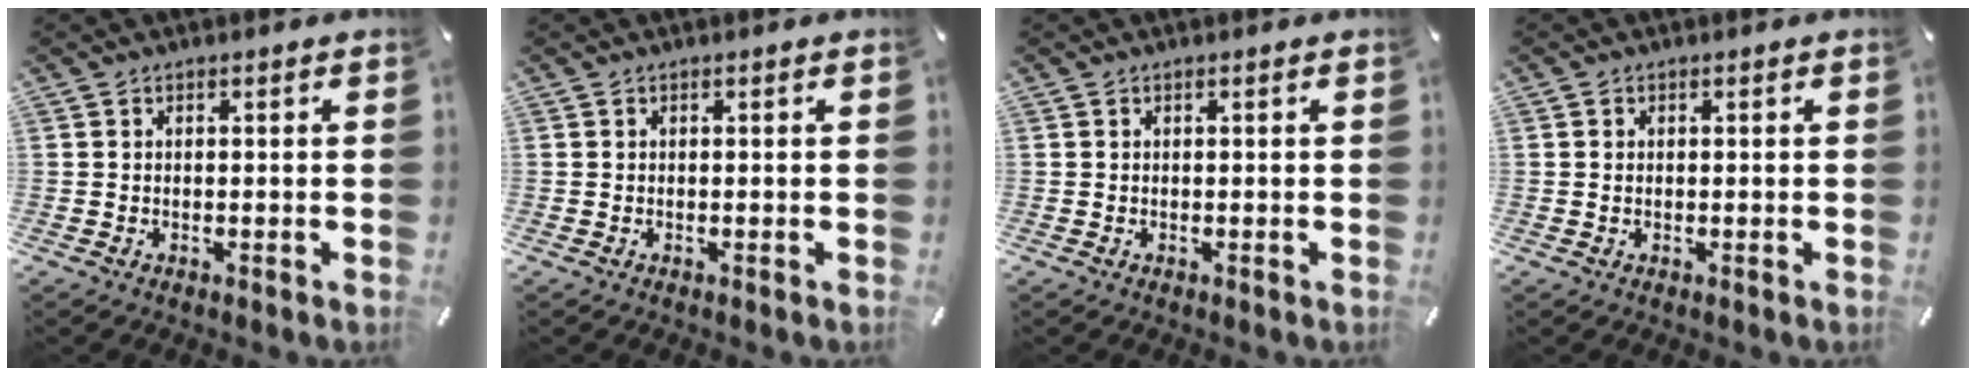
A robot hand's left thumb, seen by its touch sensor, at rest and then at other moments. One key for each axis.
{"total": 0.0}
{"total": 0.0}
{"total": 0.7, "fx": 0.0, "fy": 0.5, "fz": 0.4, "tx": -0.010, "ty": 0.003, "tz": -0.001}